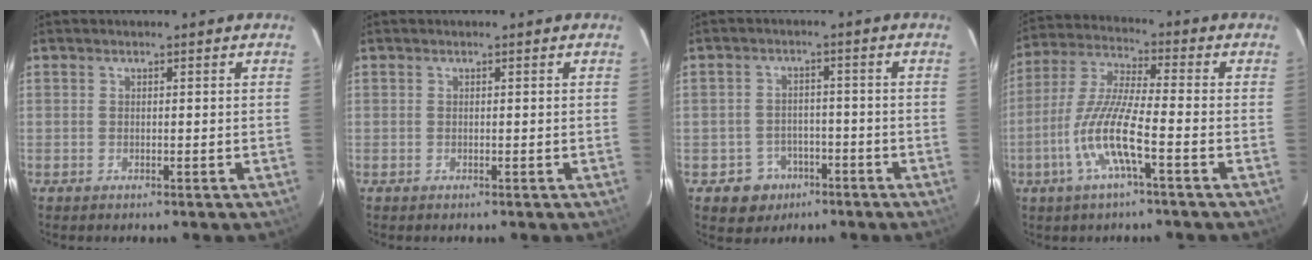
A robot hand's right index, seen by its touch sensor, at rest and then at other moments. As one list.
[{"total": 0.0}, {"total": 6.3, "force": [-3.3, 5.4, 0.6], "torque": [-0.025, 0.027, -0.040]}, {"total": 11.4, "force": [-4.4, 1.0, 10.5], "torque": [-0.224, 0.000, -0.089]}]